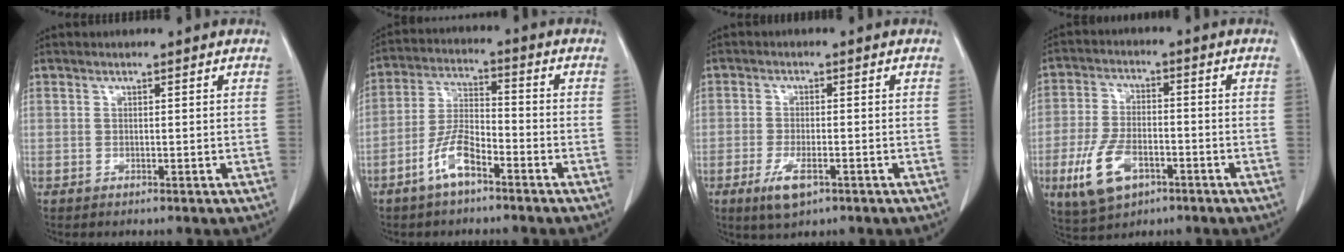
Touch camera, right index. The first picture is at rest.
{"total": 7.2, "force": [-4.3, 2.1, 5.4], "torque": [-0.122, 0.003, -0.085]}
{"total": 4.8, "force": [-2.4, 1.5, 3.9], "torque": [-0.082, -0.010, -0.036]}
{"total": 9.9, "force": [-4.4, 4.8, 7.4], "torque": [-0.171, -0.005, -0.076]}